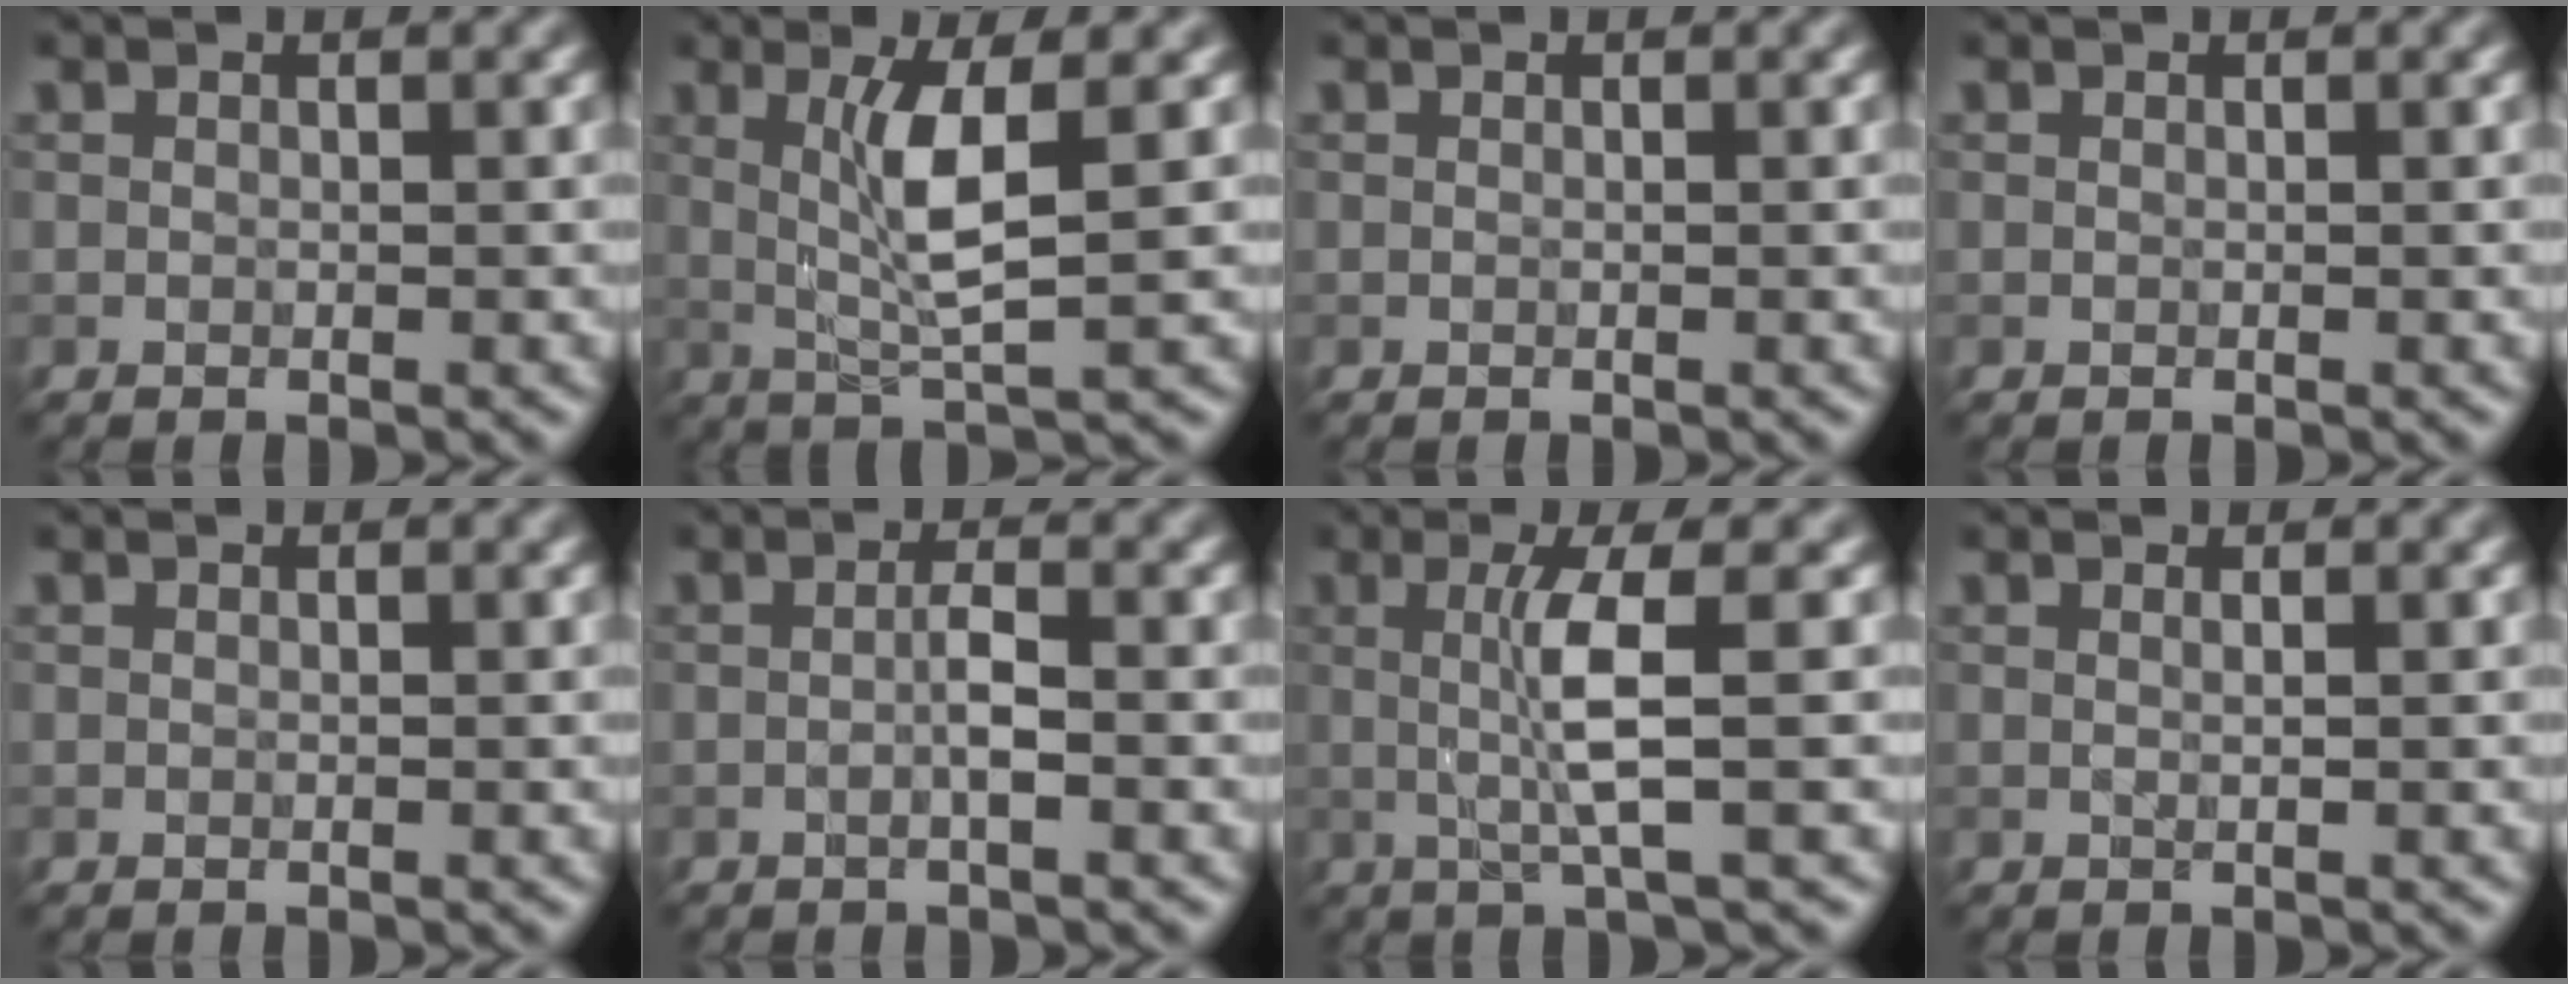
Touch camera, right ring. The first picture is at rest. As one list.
[{"total": 4.5, "force": [0.8, 0.6, 4.3], "torque": [-0.090, -0.002, 0.024]}, {"total": 0.0}, {"total": 0.0}, {"total": 0.0}, {"total": 1.7, "force": [-0.4, 0.1, 1.7], "torque": [-0.030, 0.002, -0.008]}, {"total": 4.2, "force": [0.2, 0.4, 4.2], "torque": [-0.086, -0.001, 0.007]}, {"total": 0.7, "force": [0.2, 0.2, 0.6], "torque": [-0.009, -0.001, -0.003]}]